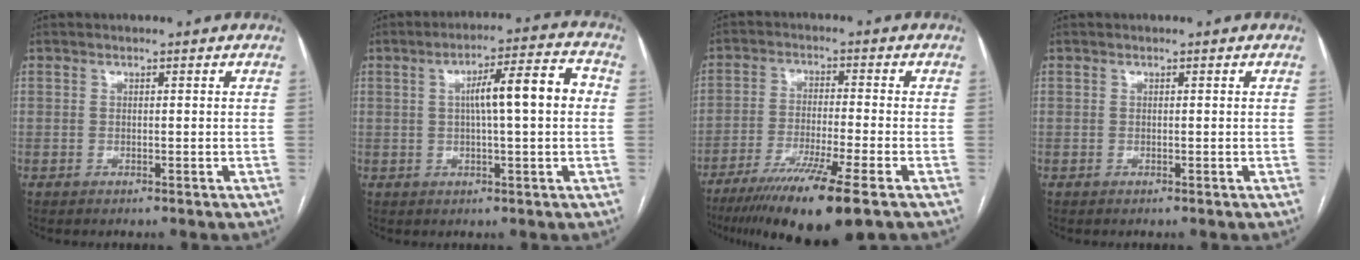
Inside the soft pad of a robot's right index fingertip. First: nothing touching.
{"total": 9.4, "force": [1.0, 1.1, 9.3], "torque": [-0.141, 0.027, 0.014]}
{"total": 13.4, "force": [-8.9, 0.0, 10.0], "torque": [-0.171, -0.038, -0.148]}
{"total": 0.0}